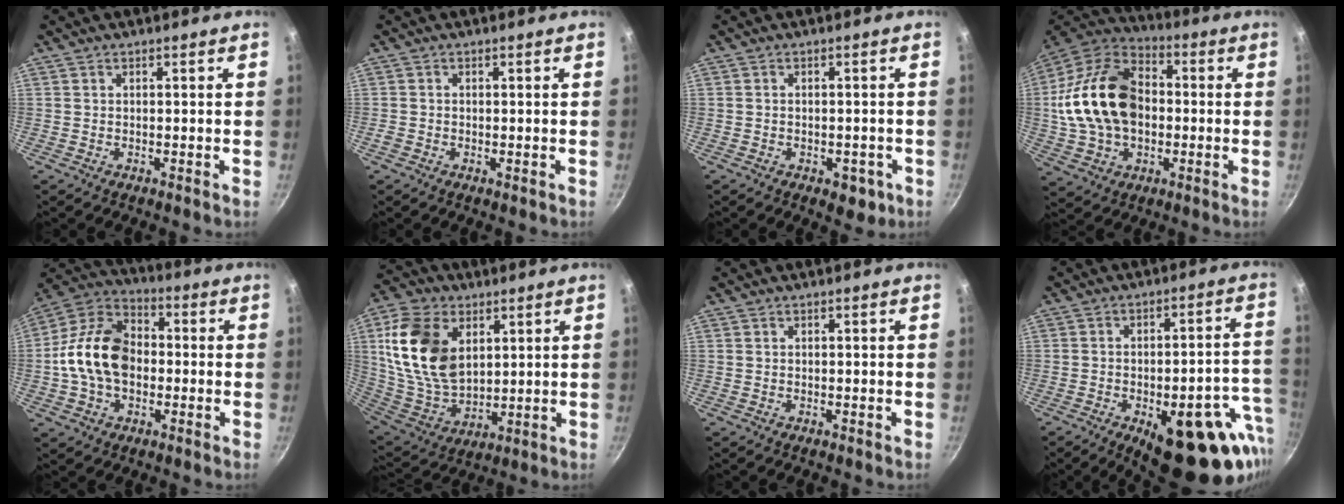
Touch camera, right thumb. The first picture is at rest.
{"total": 0.8, "force": [-0.2, 0.6, 0.4], "torque": [-0.007, 0.000, -0.006]}
{"total": 4.7, "force": [-2.0, 2.9, 3.1], "torque": [-0.019, 0.012, -0.015]}
{"total": 21.7, "force": [0.1, 15.0, 15.6], "torque": [-0.271, 0.035, -0.003]}
{"total": 15.5, "force": [-1.2, 10.9, 11.0], "torque": [-0.167, 0.033, -0.040]}
{"total": 19.1, "force": [5.7, 12.4, 13.4], "torque": [-0.235, -0.020, 0.120]}
{"total": 0.0}
{"total": 24.0, "force": [-9.6, 10.3, 19.5], "torque": [-0.182, 0.029, -0.115]}